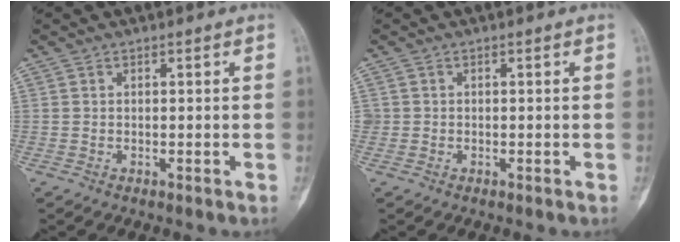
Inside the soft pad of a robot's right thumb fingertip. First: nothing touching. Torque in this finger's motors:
{"motor_torque": [-0.09, -0.21, 0.20, 0.20, 0.03]}